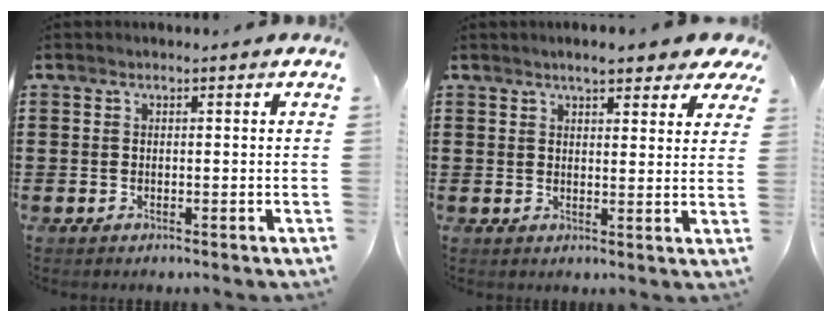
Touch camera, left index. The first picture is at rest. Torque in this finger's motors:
{"motor_torque": [1.05, -1.09, 0.61, 0.12]}